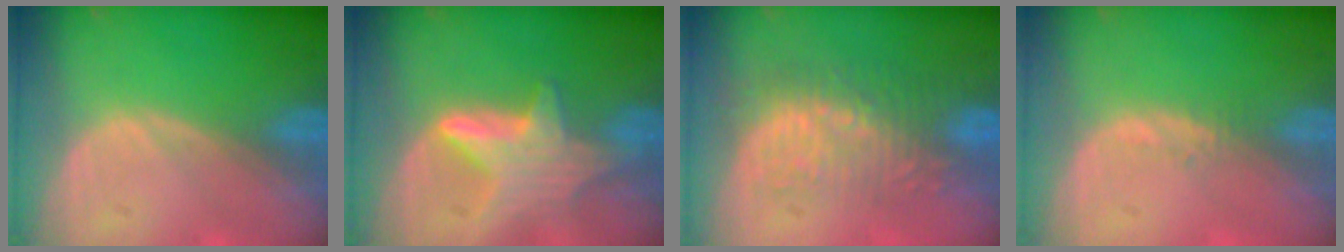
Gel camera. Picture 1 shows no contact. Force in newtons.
{"total": 6.1, "press": 6.1, "slide": 0.1}
{"total": 9.1, "press": 8.7, "slide": 2.6}
{"total": 0.9, "press": 0.8, "slide": 0.4}